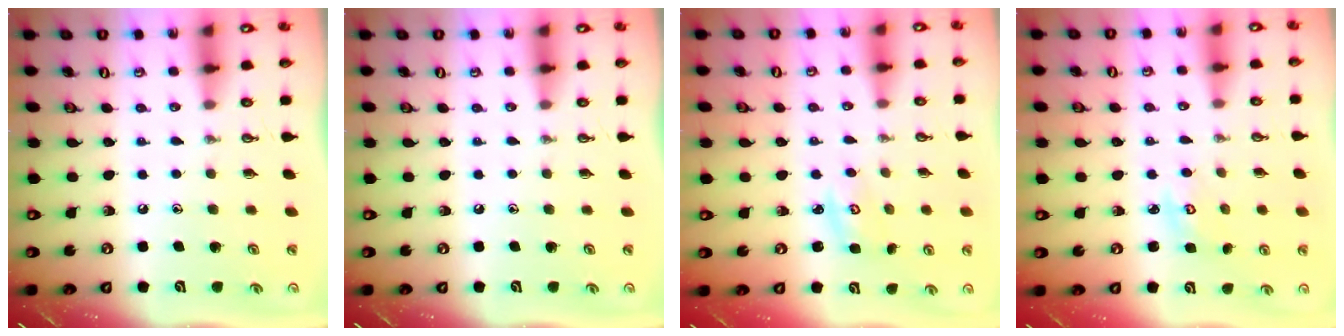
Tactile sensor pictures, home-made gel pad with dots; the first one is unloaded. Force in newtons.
{"total": 0.0}
{"total": 3.0, "press": 3.0, "slide": 0.4}
{"total": 2.9, "press": 2.9, "slide": 0.1}